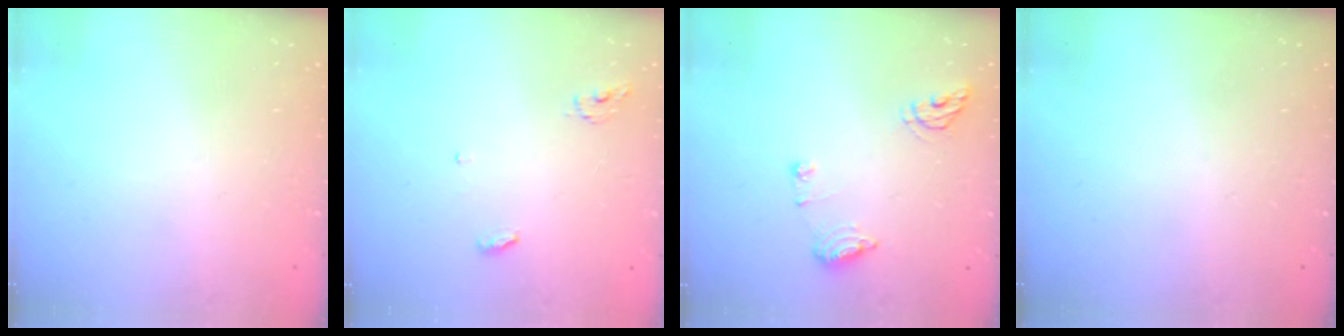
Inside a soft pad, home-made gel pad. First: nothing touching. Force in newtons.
{"total": 3.6, "press": 3.5, "slide": 0.3}
{"total": 8.9, "press": 8.8, "slide": 1.1}
{"total": 0.0}